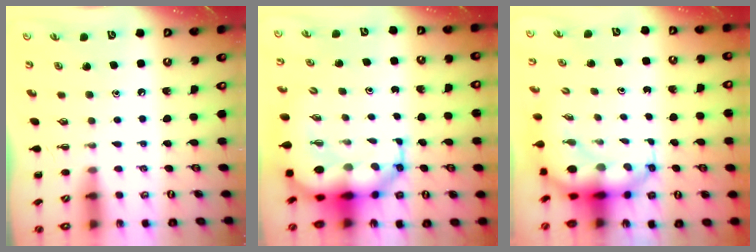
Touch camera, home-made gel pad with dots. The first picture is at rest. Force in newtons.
{"total": 11.9, "press": 11.5, "slide": 3.3}
{"total": 8.2, "press": 7.9, "slide": 2.3}